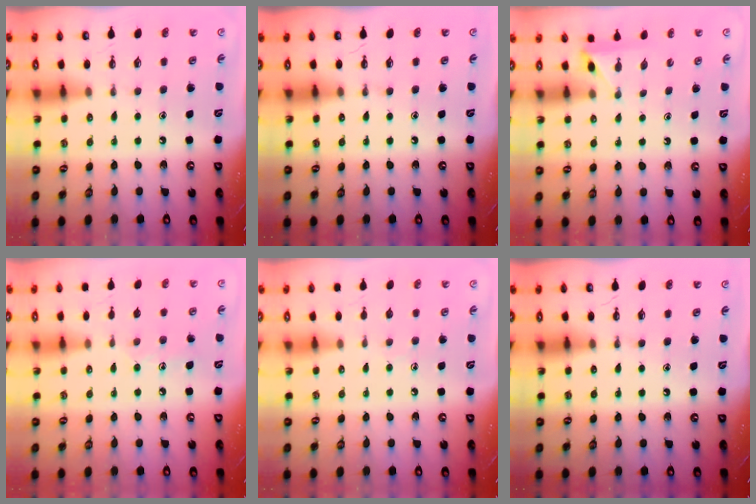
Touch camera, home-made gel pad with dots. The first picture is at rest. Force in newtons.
{"total": 0.0}
{"total": 2.5, "press": 2.4, "slide": 0.3}
{"total": 7.1, "press": 7.1, "slide": 0.7}
{"total": 4.2, "press": 4.2, "slide": 0.5}
{"total": 0.0}